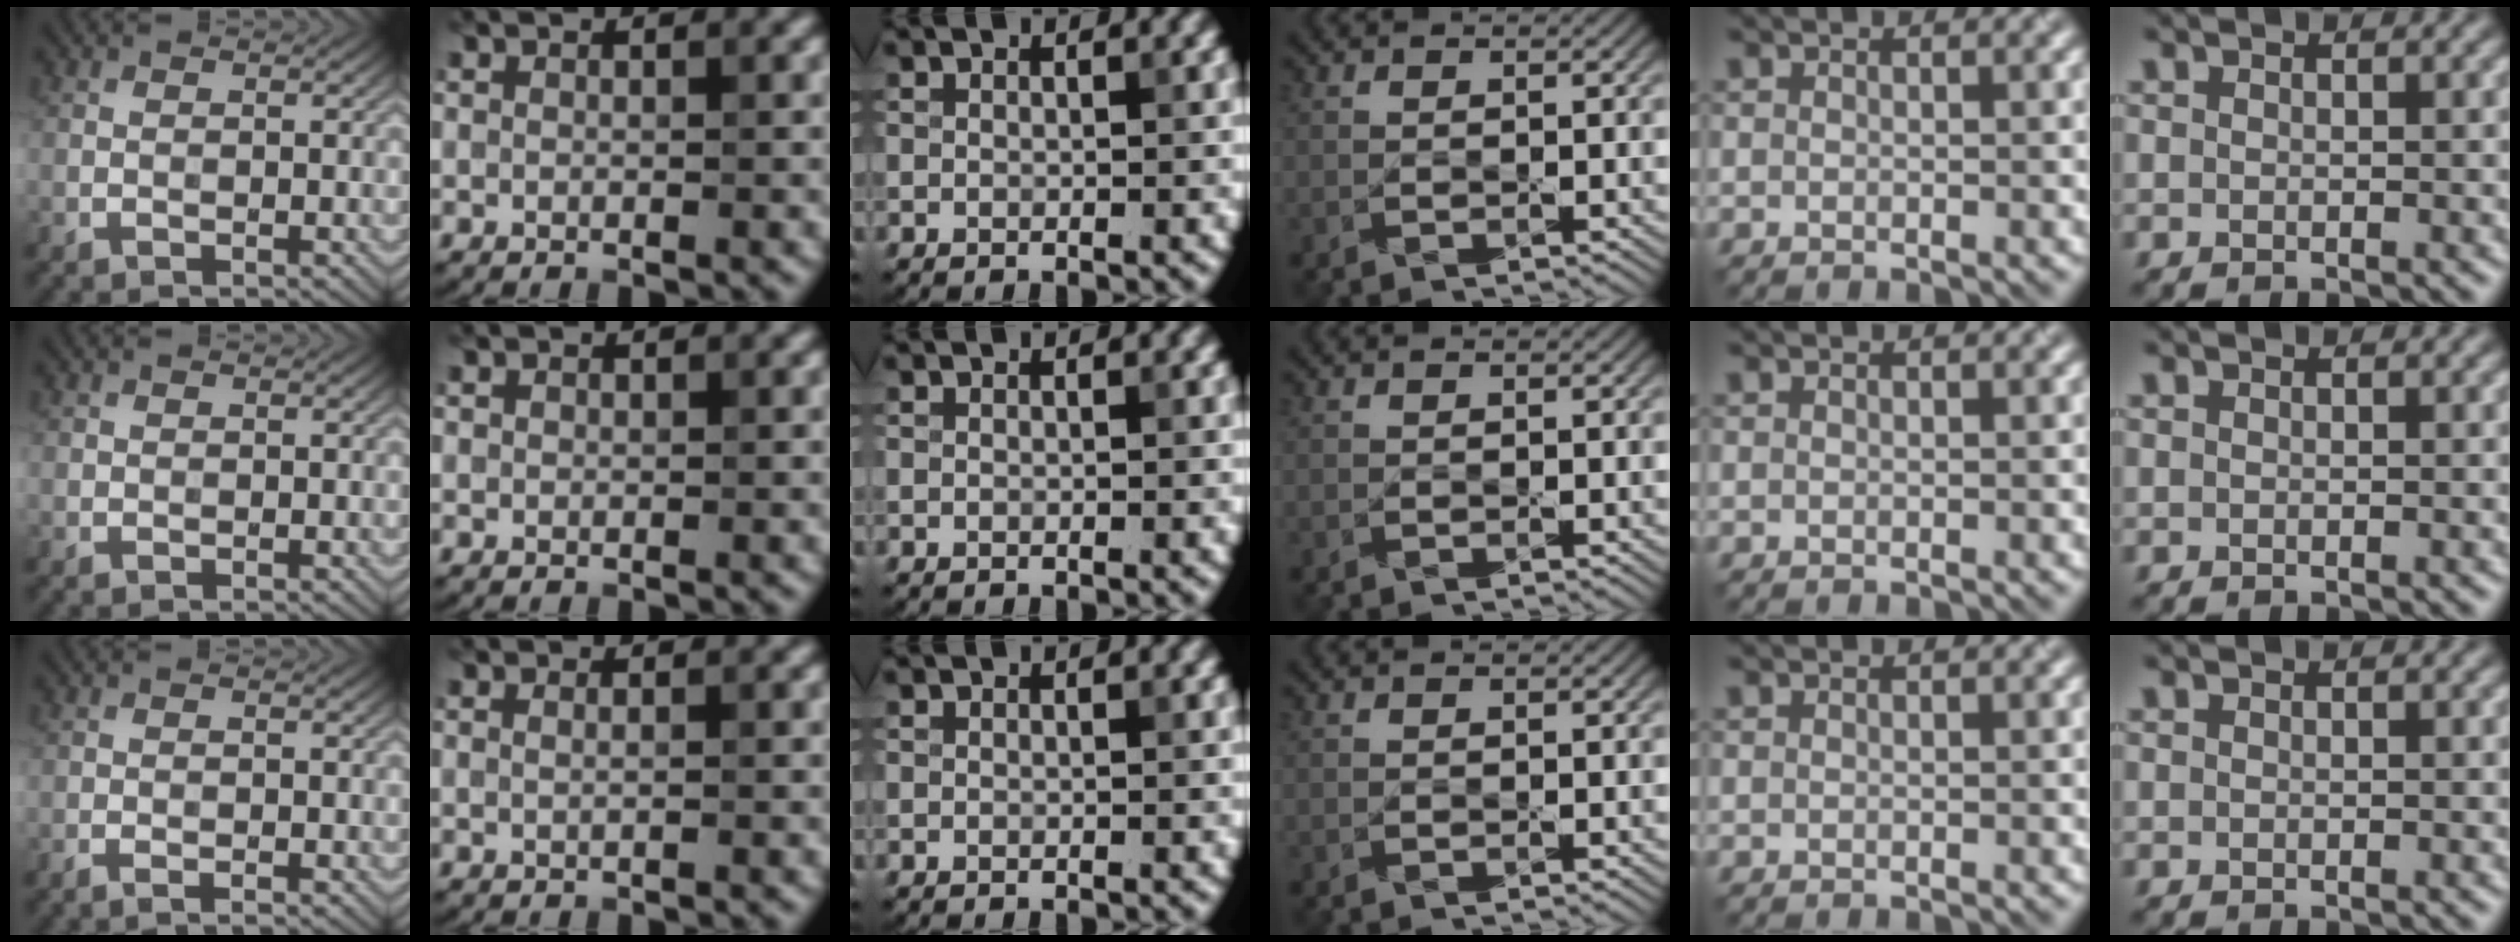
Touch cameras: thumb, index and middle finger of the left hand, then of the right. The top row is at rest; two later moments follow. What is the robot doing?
{"motion": "wipe", "object": "whiteboard"}